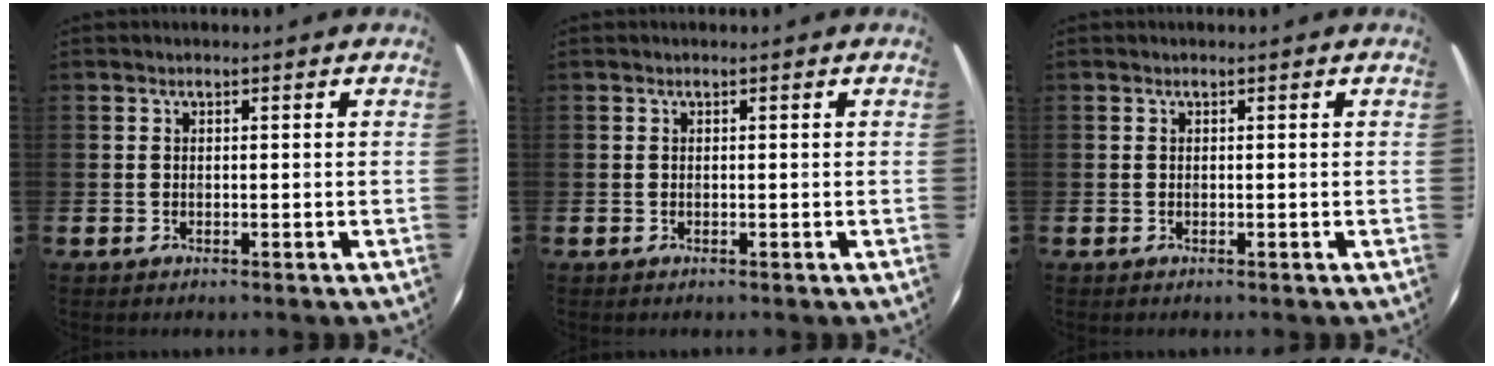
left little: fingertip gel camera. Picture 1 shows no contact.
{"total": 0.0}
{"total": 0.0}